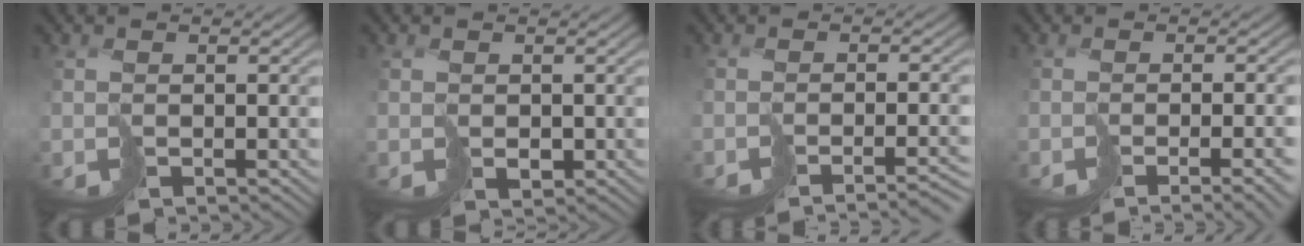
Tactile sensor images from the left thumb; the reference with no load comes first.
{"total": 1.2, "force": [0.8, 0.8, 0.4], "torque": [-0.004, 0.000, 0.018]}
{"total": 4.3, "force": [-3.6, 0.0, 2.4], "torque": [-0.016, -0.012, -0.044]}
{"total": 5.2, "force": [-2.8, 0.8, 4.4], "torque": [-0.035, -0.014, -0.024]}